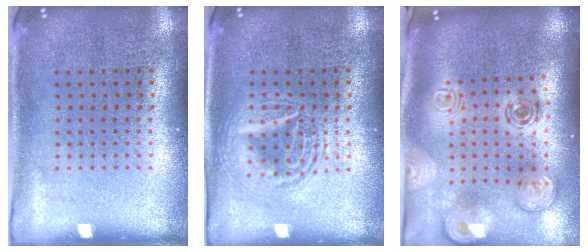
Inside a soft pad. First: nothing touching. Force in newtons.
{"total": 2.9, "press": 2.9, "slide": 0.4}
{"total": 2.5, "press": 1.8, "slide": 1.7}